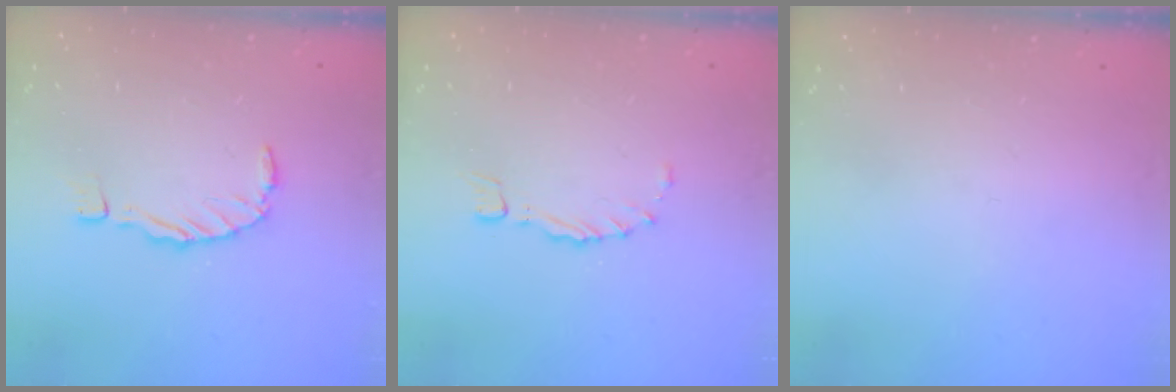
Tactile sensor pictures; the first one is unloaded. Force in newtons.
{"total": 0.8, "press": 0.7, "slide": 0.3}
{"total": 0.0}